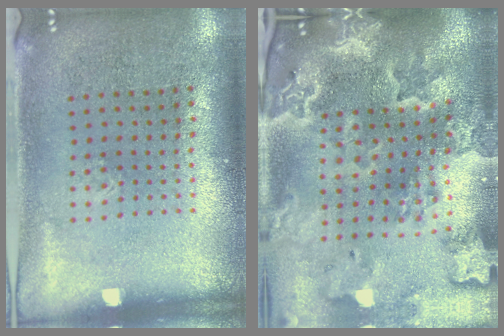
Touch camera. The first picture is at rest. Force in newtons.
{"total": 4.6, "press": 3.8, "slide": 2.6}